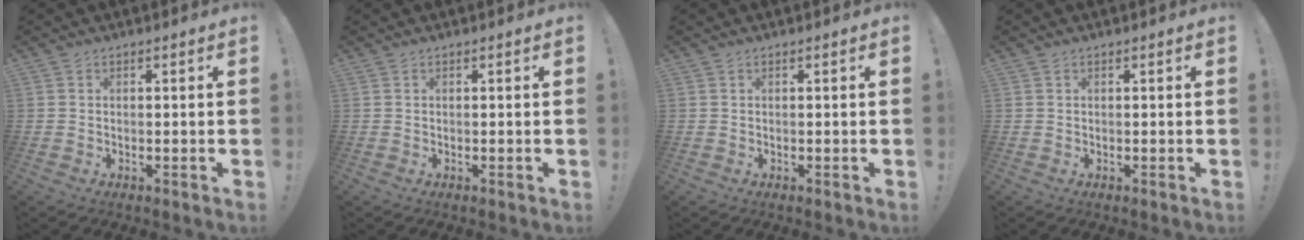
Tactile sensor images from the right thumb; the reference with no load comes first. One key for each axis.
{"total": 0.0}
{"total": 0.0}
{"total": 0.0}